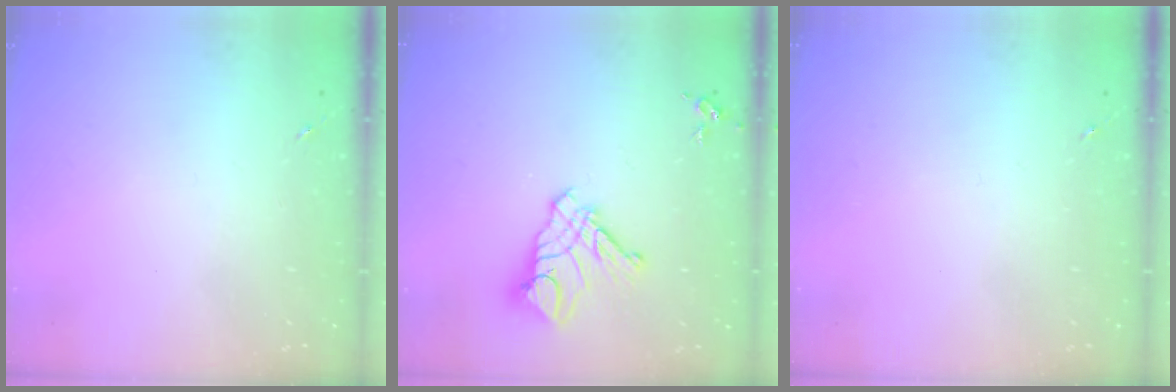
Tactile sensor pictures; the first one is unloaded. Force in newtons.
{"total": 12.0, "press": 11.9, "slide": 1.1}
{"total": 0.0}